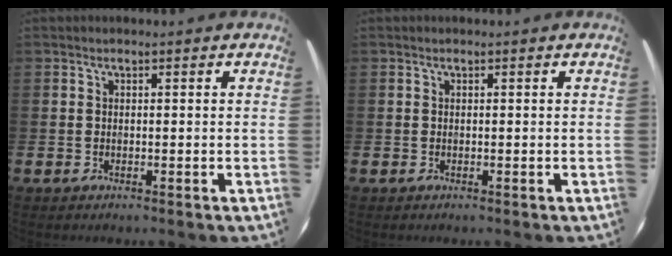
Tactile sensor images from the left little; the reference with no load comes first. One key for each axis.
{"total": 0.0}